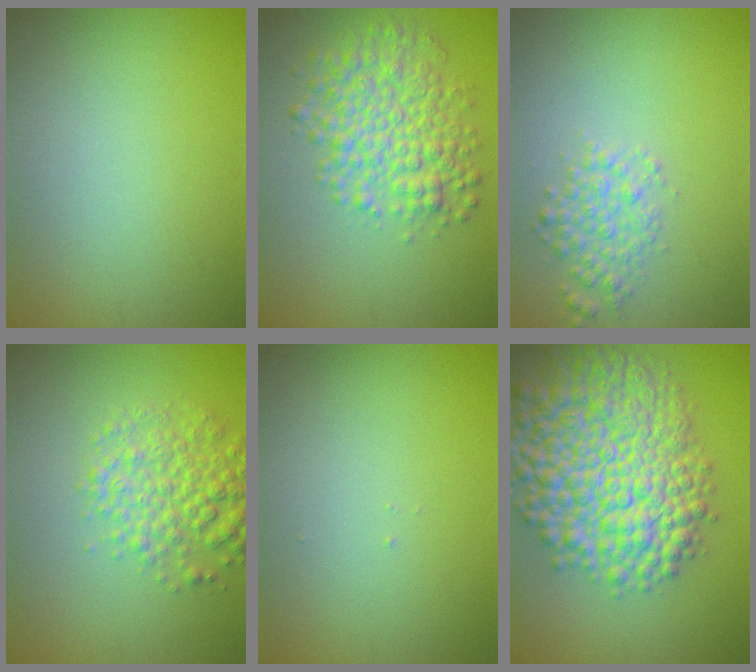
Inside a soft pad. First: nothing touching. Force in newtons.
{"total": 5.8, "press": 5.8, "slide": 0.1}
{"total": 2.4, "press": 2.4, "slide": 0.1}
{"total": 4.5, "press": 4.5, "slide": 0.2}
{"total": 0.0}
{"total": 11.8, "press": 11.8, "slide": 0.4}